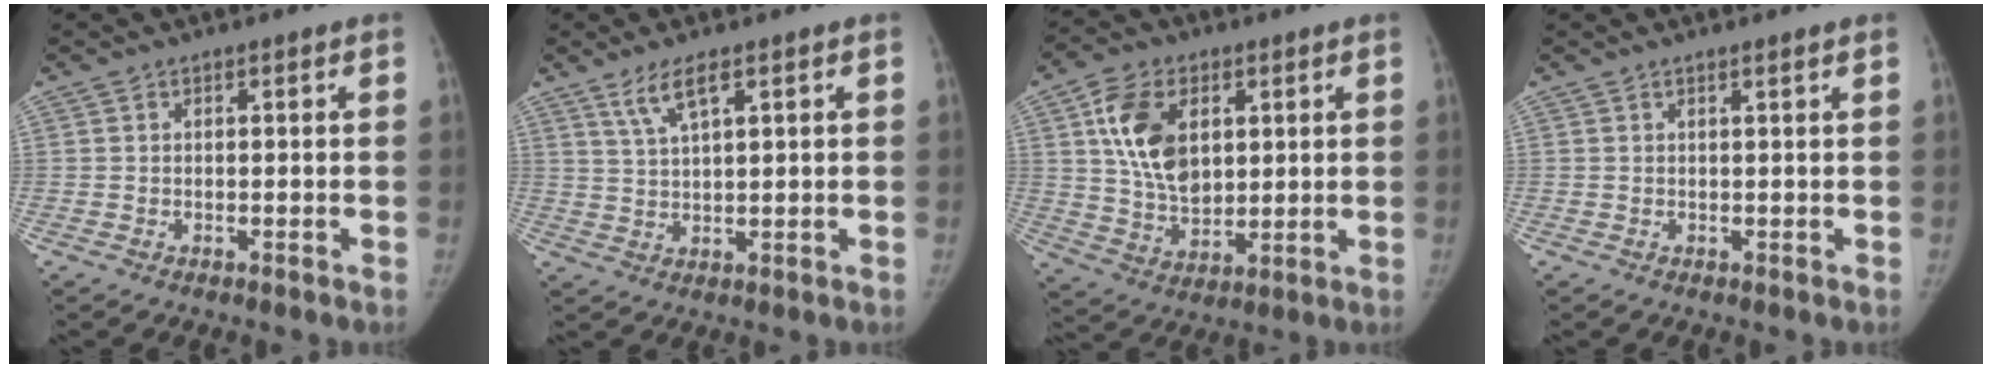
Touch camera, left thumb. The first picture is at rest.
{"total": 5.2, "force": [2.7, 1.7, 4.1], "torque": [-0.079, -0.007, 0.058]}
{"total": 13.7, "force": [3.8, 9.1, 9.4], "torque": [-0.142, -0.016, 0.074]}
{"total": 0.7, "force": [0.4, -0.2, 0.5], "torque": [-0.016, -0.004, 0.011]}